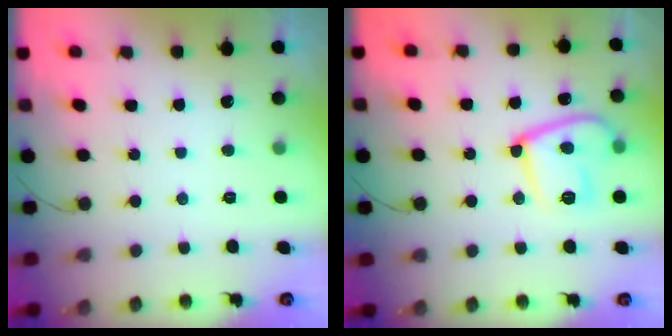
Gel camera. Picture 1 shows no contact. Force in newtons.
{"total": 14.4, "press": 14.3, "slide": 1.6}